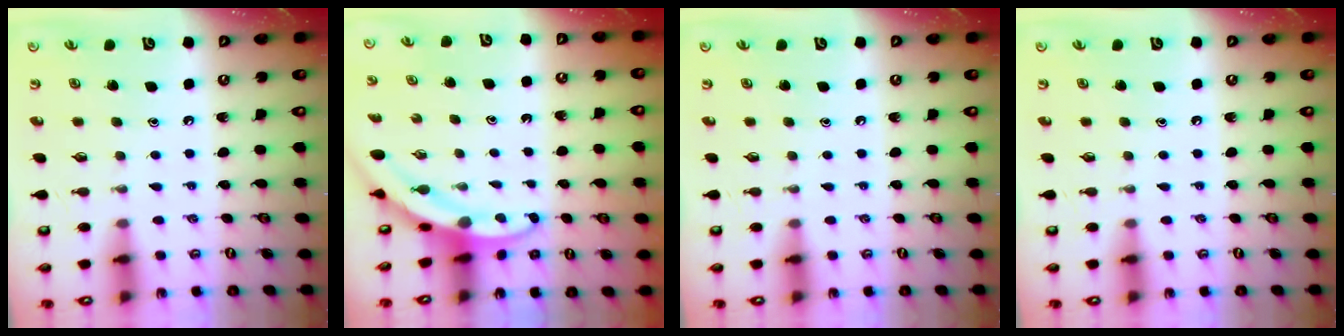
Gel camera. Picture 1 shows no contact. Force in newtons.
{"total": 3.4, "press": 3.4, "slide": 0.2}
{"total": 0.0}
{"total": 0.0}